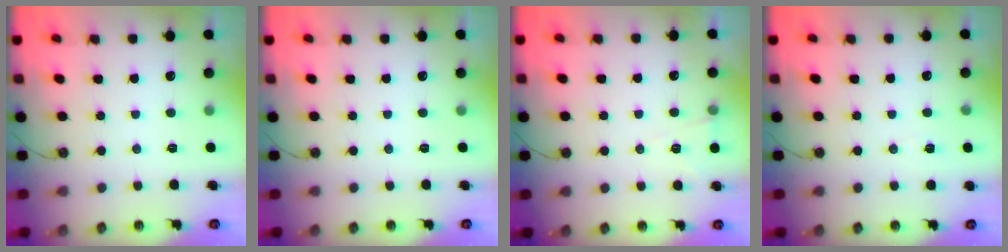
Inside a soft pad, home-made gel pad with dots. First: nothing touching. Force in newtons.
{"total": 0.0}
{"total": 5.6, "press": 3.7, "slide": 4.2}
{"total": 3.7, "press": 3.3, "slide": 1.6}